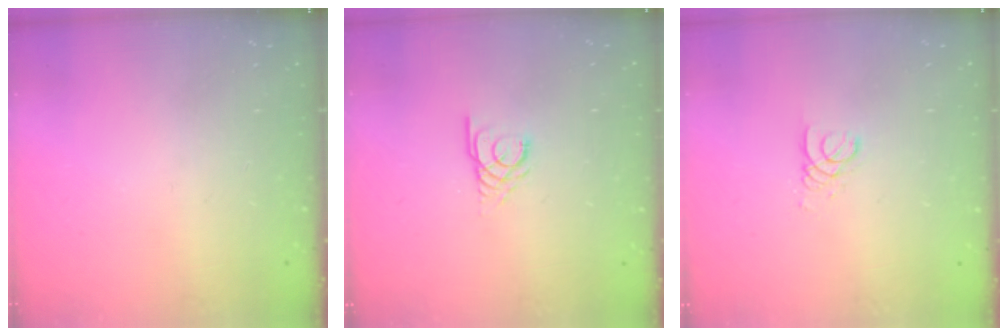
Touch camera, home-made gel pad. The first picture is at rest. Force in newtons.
{"total": 3.2, "press": 3.2, "slide": 0.2}
{"total": 2.6, "press": 2.6, "slide": 0.2}